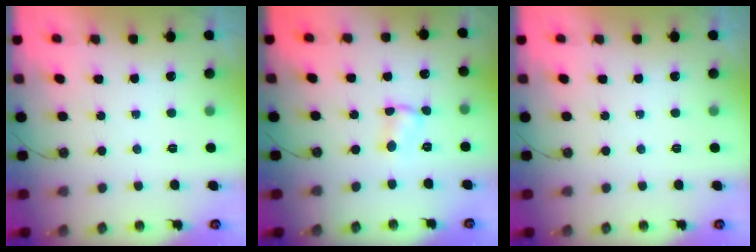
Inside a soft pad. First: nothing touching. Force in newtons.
{"total": 2.5, "press": 2.5, "slide": 0.1}
{"total": 0.0}